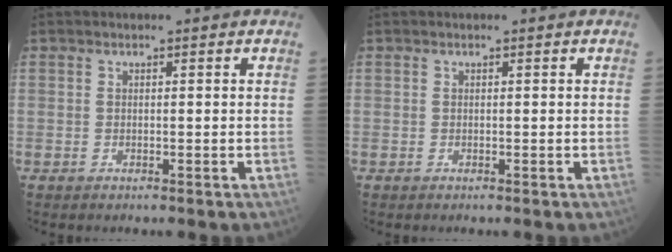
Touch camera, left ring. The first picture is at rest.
{"total": 0.0}